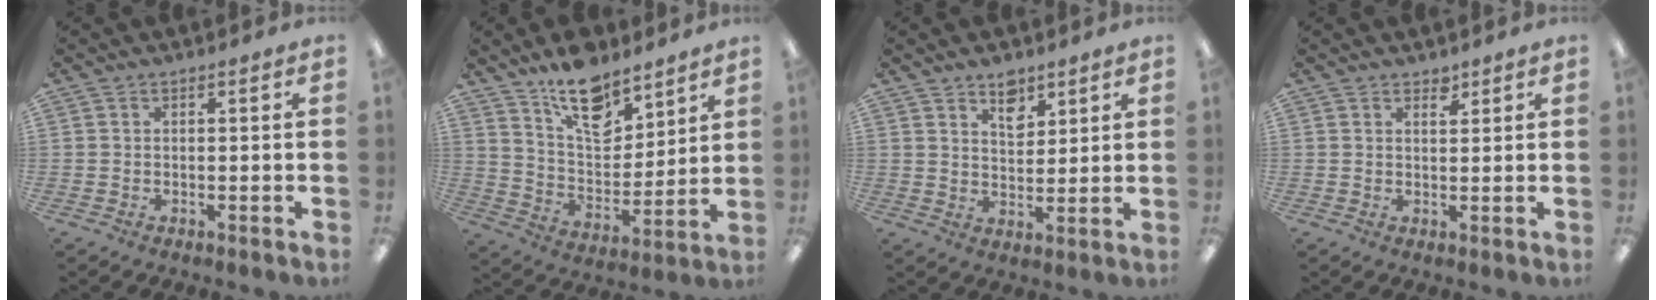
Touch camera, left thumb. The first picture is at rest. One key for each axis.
{"total": 15.7, "fx": 11.4, "fy": 7.7, "fz": 7.5, "tx": -0.109, "ty": -0.074, "tz": 0.202}
{"total": 6.2, "fx": 4.5, "fy": 3.4, "fz": 2.7, "tx": -0.026, "ty": -0.023, "tz": 0.076}
{"total": 2.2, "fx": 1.8, "fy": 1.0, "fz": 0.7, "tx": 0.000, "ty": -0.008, "tz": 0.030}